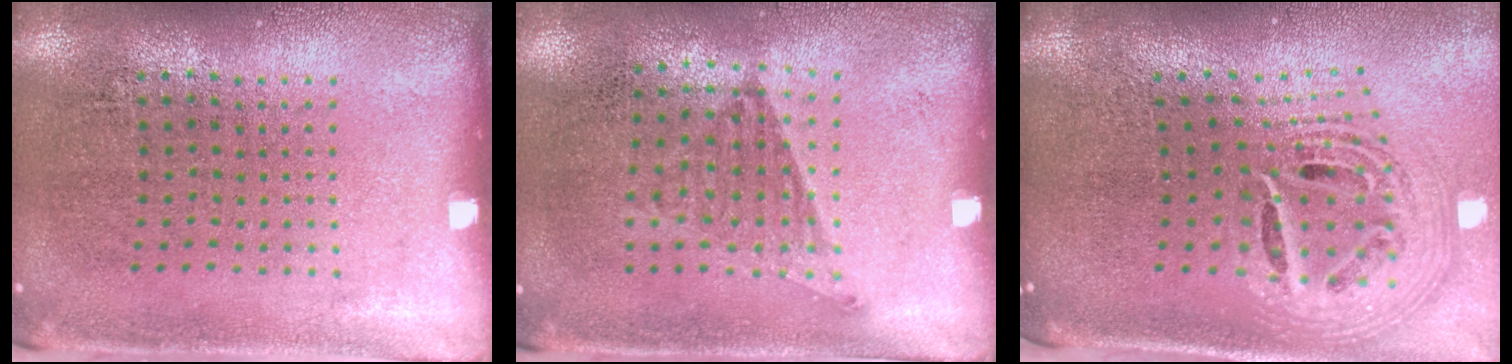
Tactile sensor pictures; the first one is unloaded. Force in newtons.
{"total": 1.2, "press": 0.9, "slide": 0.7}
{"total": 2.7, "press": 1.9, "slide": 1.9}